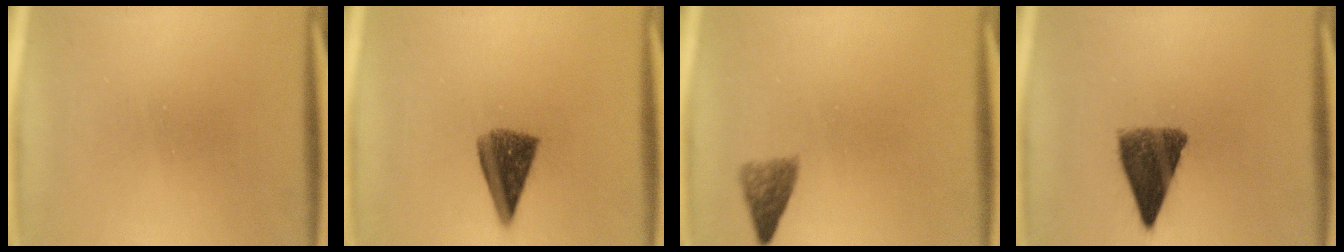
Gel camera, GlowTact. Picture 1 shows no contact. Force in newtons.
{"total": 7.2}
{"total": 2.9}
{"total": 8.4}